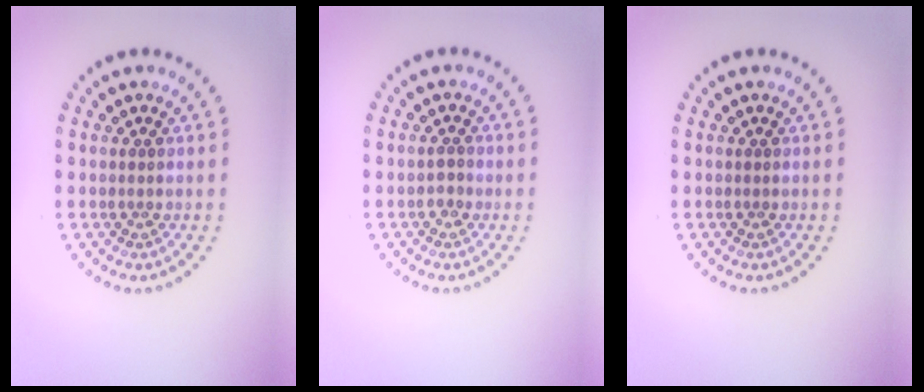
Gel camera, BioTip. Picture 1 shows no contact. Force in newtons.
{"total": 1.0, "press": 1.0, "slide": 0.2}
{"total": 0.0}